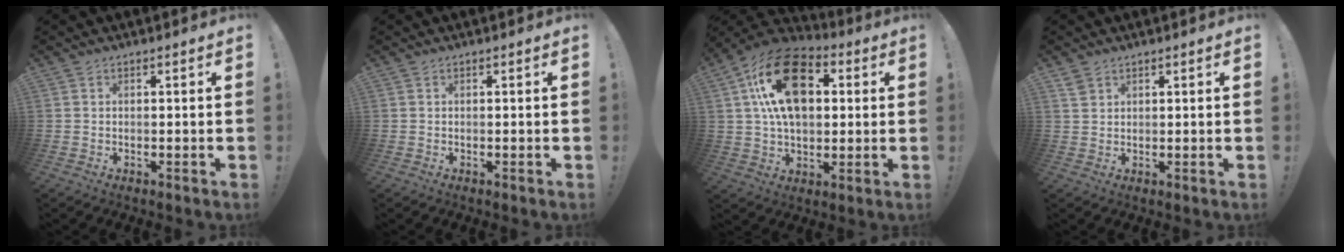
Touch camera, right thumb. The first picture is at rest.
{"total": 0.0}
{"total": 21.4, "force": [6.0, 13.9, 15.2], "torque": [-0.263, -0.008, 0.105]}
{"total": 2.5, "force": [1.8, 1.5, 1.0], "torque": [-0.022, -0.004, 0.035]}